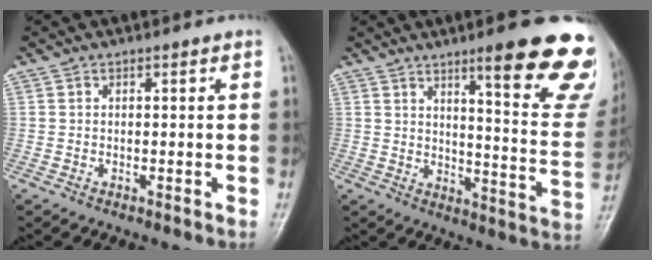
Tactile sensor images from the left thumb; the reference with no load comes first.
{"total": 21.9, "force": [13.5, 4.0, 16.8], "torque": [-0.182, -0.071, 0.178]}